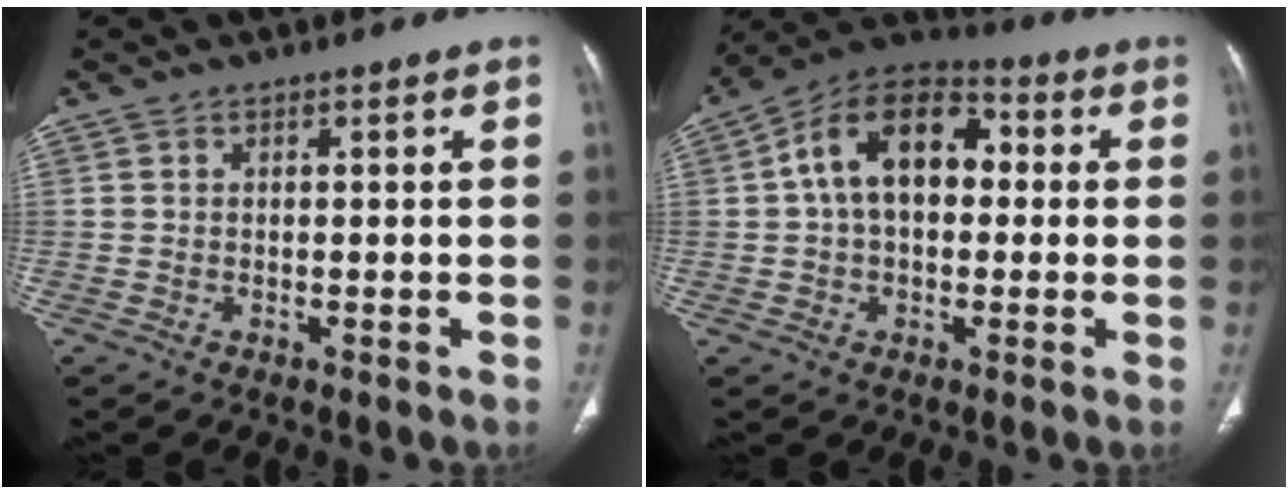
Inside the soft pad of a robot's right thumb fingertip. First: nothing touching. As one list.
[{"total": 14.9, "force": [1.9, 9.7, 11.2], "torque": [-0.162, 0.035, 0.019]}]